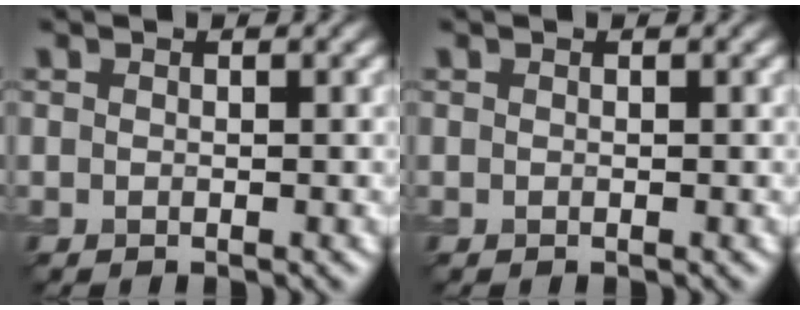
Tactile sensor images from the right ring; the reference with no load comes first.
{"total": 0.0}